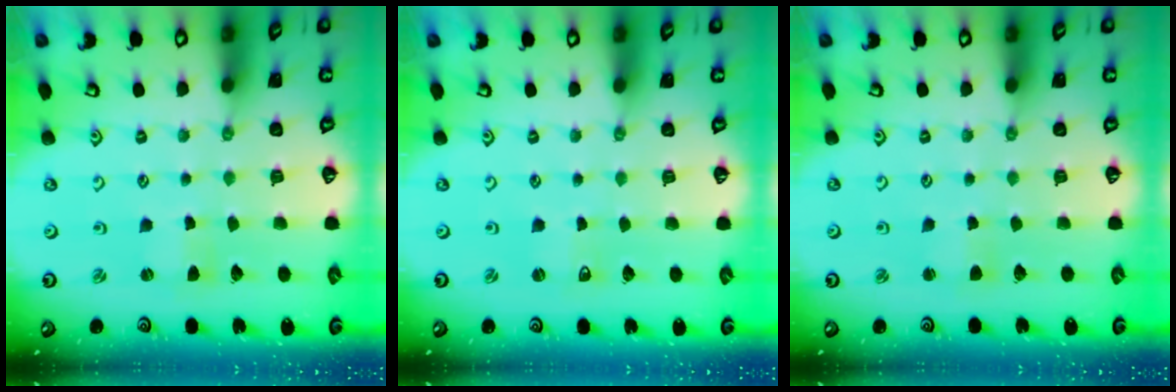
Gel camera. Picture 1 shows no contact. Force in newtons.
{"total": 2.0, "press": 2.0, "slide": 0.4}
{"total": 2.7, "press": 2.7, "slide": 0.3}